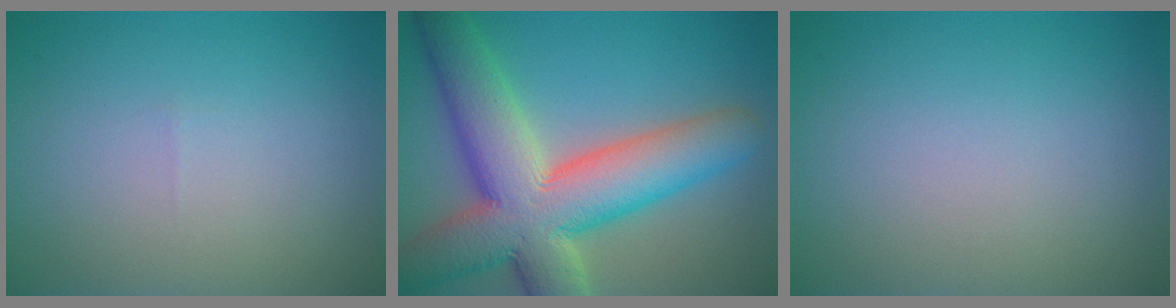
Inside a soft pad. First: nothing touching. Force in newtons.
{"total": 12.7, "press": 12.7, "slide": 1.2}
{"total": 0.0}